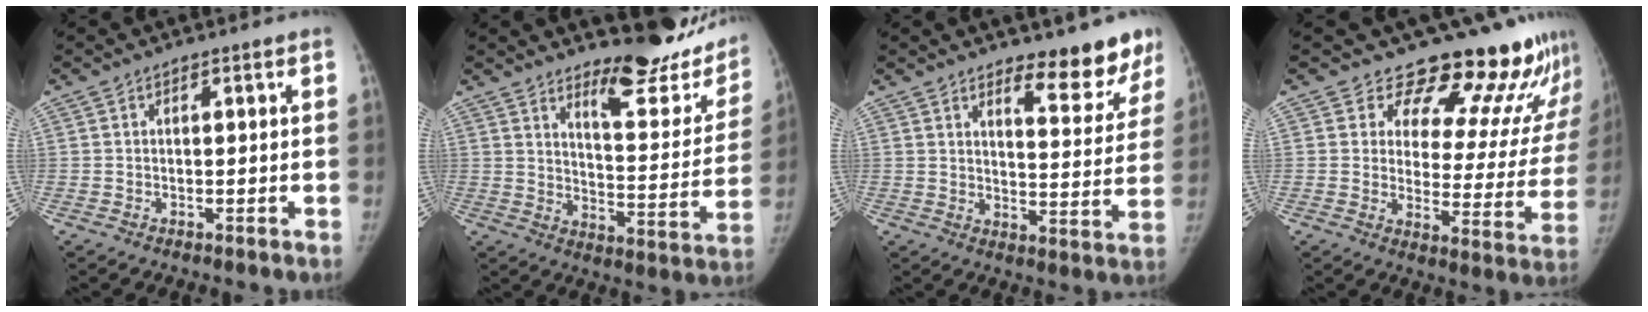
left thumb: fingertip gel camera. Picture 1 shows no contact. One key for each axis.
{"total": 18.9, "fx": 15.5, "fy": 5.9, "fz": 9.2, "tx": -0.073, "ty": -0.134, "tz": 0.203}
{"total": 9.9, "fx": 7.8, "fy": 3.2, "fz": 5.2, "tx": -0.026, "ty": -0.061, "tz": 0.107}
{"total": 18.8, "fx": 16.7, "fy": 6.7, "fz": 5.1, "tx": 0.000, "ty": -0.134, "tz": 0.200}